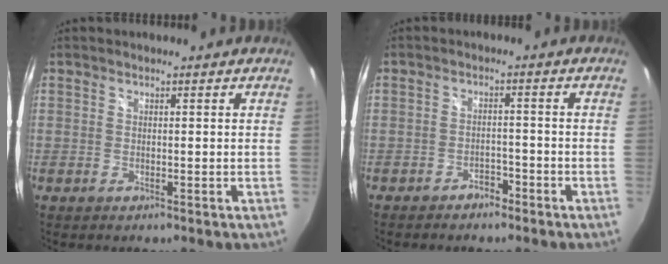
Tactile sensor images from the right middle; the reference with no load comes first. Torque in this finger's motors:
{"motor_torque": [0.88, -1.26, 0.01, 0.01]}